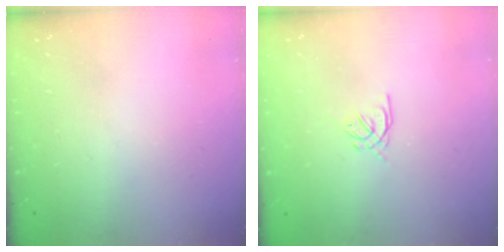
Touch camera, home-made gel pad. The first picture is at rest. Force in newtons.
{"total": 1.2, "press": 1.1, "slide": 0.5}